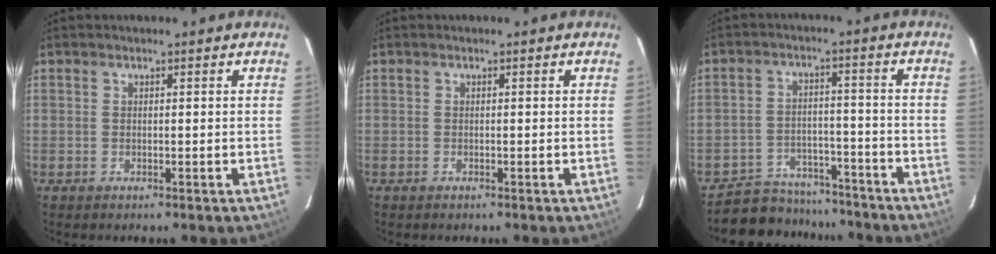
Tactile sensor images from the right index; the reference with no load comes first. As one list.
[{"total": 0.0}, {"total": 11.9, "force": [-10.5, 5.4, 1.8], "torque": [-0.055, 0.029, -0.146]}]